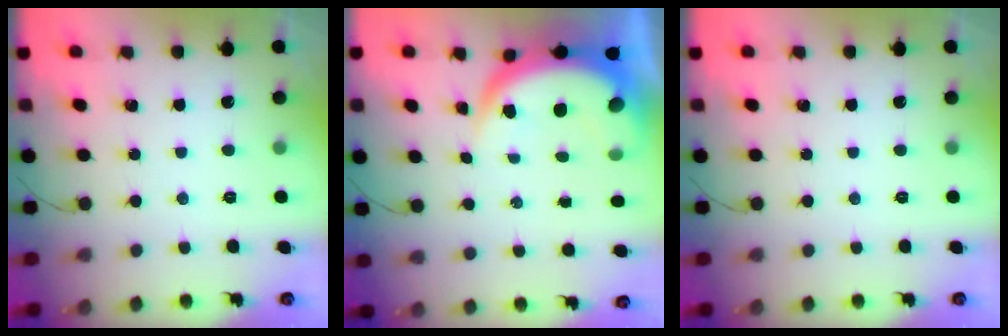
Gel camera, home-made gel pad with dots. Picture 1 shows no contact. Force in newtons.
{"total": 8.0, "press": 8.0, "slide": 0.7}
{"total": 0.0}